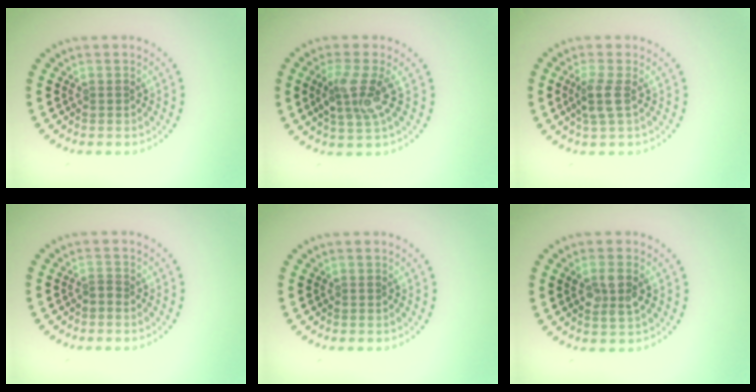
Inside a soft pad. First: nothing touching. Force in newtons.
{"total": 3.1, "press": 2.6, "slide": 1.6}
{"total": 1.9, "press": 1.6, "slide": 1.0}
{"total": 0.6, "press": 0.3, "slide": 0.5}
{"total": 0.0}
{"total": 2.6, "press": 2.5, "slide": 0.8}